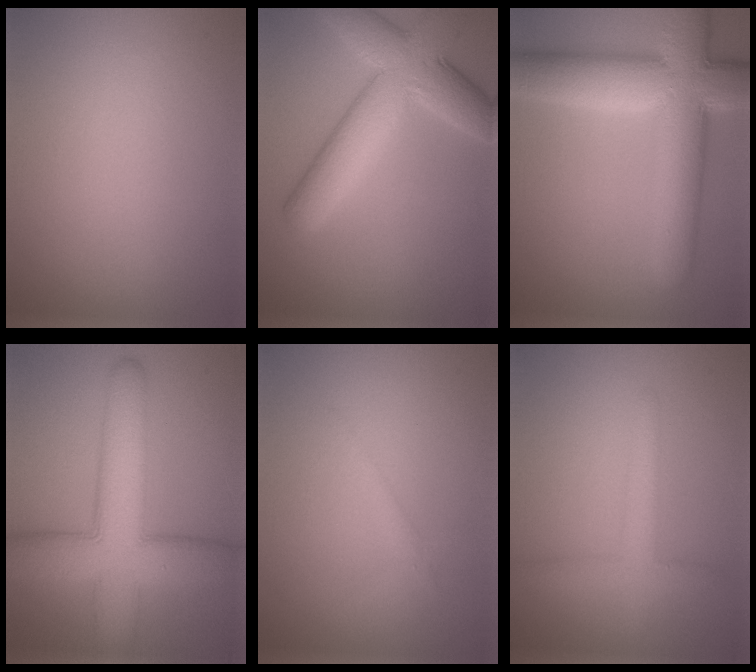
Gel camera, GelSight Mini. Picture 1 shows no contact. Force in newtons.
{"total": 7.7, "press": 7.7, "slide": 0.3}
{"total": 11.1, "press": 11.1, "slide": 0.4}
{"total": 10.3, "press": 10.3, "slide": 0.3}
{"total": 1.1, "press": 1.1, "slide": 0.1}
{"total": 2.8, "press": 2.8, "slide": 0.2}